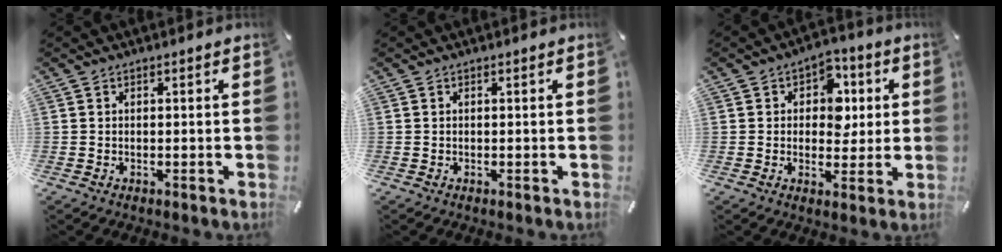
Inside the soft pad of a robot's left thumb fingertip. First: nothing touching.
{"total": 0.0}
{"total": 8.1, "force": [1.0, 6.8, 4.4], "torque": [-0.052, 0.004, 0.012]}